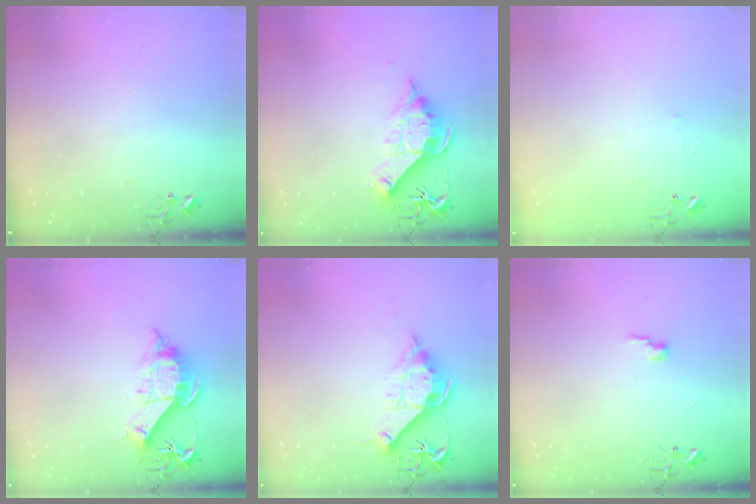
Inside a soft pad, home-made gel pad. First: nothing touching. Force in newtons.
{"total": 12.1, "press": 12.0, "slide": 1.6}
{"total": 3.4, "press": 3.4, "slide": 0.5}
{"total": 12.3, "press": 12.2, "slide": 1.2}
{"total": 11.5, "press": 11.4, "slide": 1.8}
{"total": 6.2, "press": 6.2, "slide": 0.7}